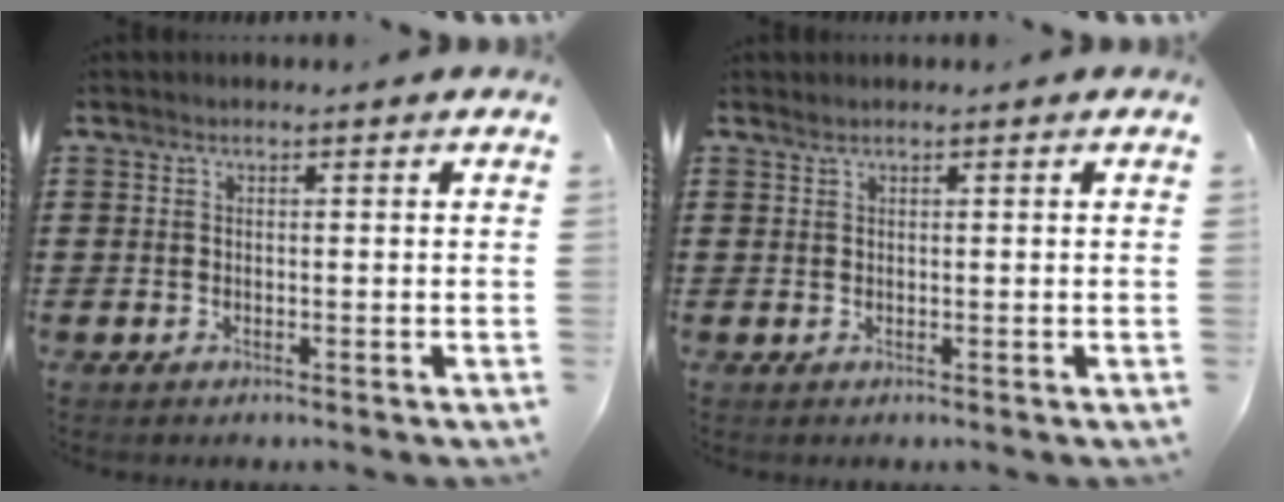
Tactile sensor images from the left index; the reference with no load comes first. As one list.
[{"total": 0.5, "force": [0.4, 0.0, 0.3], "torque": [-0.007, -0.001, 0.009]}]